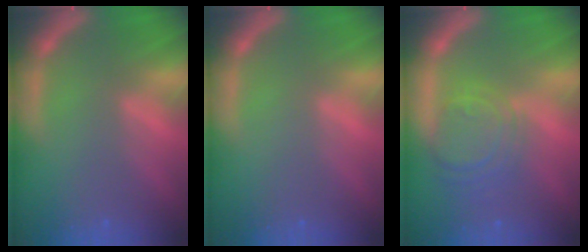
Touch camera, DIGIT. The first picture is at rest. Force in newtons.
{"total": 0.0}
{"total": 6.0}